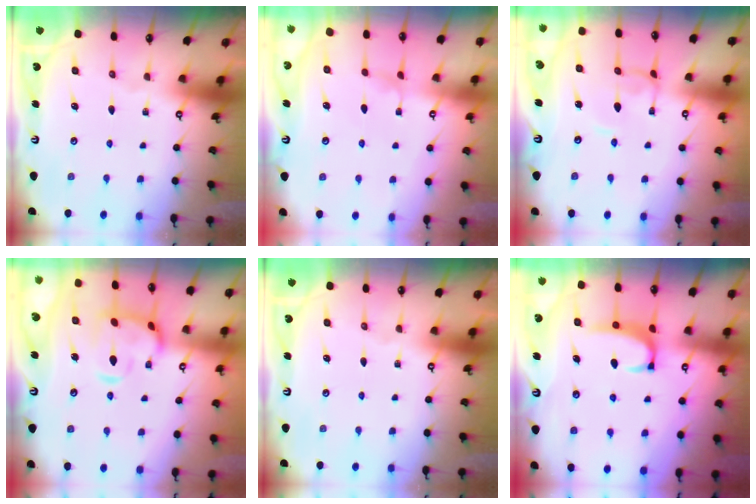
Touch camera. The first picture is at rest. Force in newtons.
{"total": 3.1, "press": 3.0, "slide": 0.3}
{"total": 2.0, "press": 2.0, "slide": 0.1}
{"total": 5.0, "press": 4.8, "slide": 1.1}
{"total": 0.0}
{"total": 2.3, "press": 2.3, "slide": 0.6}